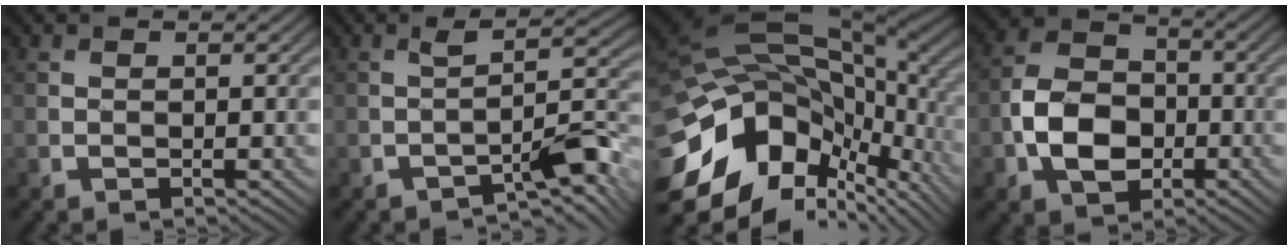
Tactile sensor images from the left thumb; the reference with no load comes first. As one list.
[{"total": 6.5, "force": [-3.7, 1.5, 5.1], "torque": [-0.072, 0.007, -0.062]}, {"total": 18.1, "force": [-5.3, 11.2, 13.2], "torque": [-0.270, -0.029, -0.057]}, {"total": 8.4, "force": [-2.4, 6.2, 5.1], "torque": [-0.102, -0.003, -0.057]}]